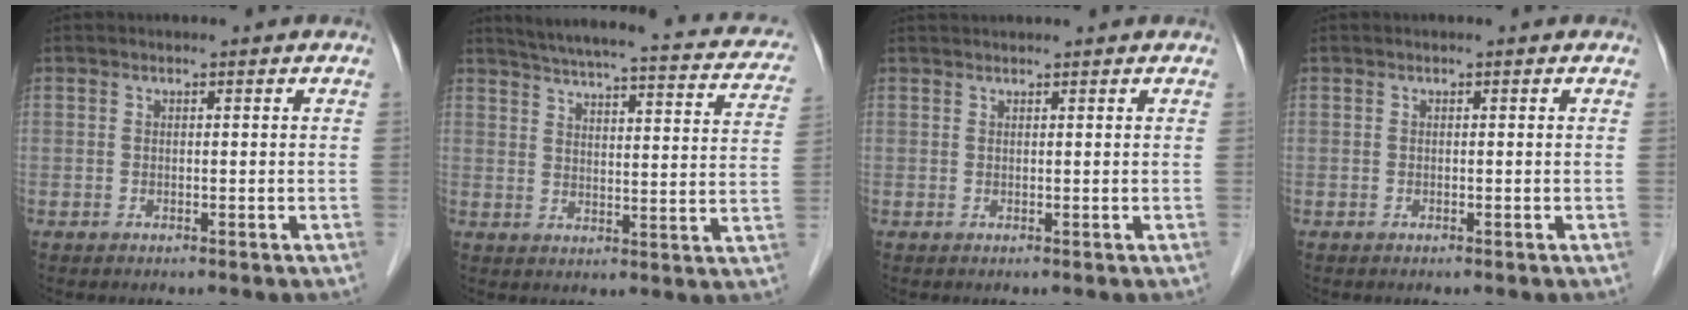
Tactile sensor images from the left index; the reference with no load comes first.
{"total": 24.1, "force": [20.9, 4.5, 11.1], "torque": [-0.158, -0.005, 0.245]}
{"total": 2.8, "force": [2.6, -0.2, 0.9], "torque": [-0.007, 0.029, 0.044]}
{"total": 0.0}